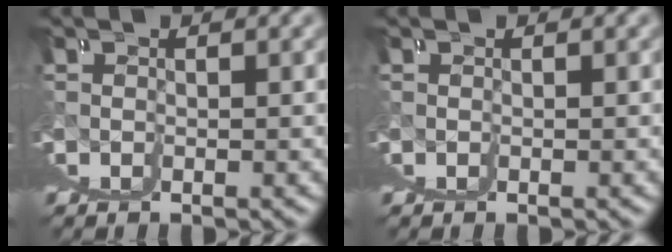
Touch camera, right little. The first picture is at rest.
{"total": 0.0}